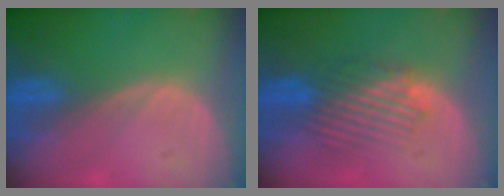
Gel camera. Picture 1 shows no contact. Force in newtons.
{"total": 5.9, "press": 5.7, "slide": 1.6}